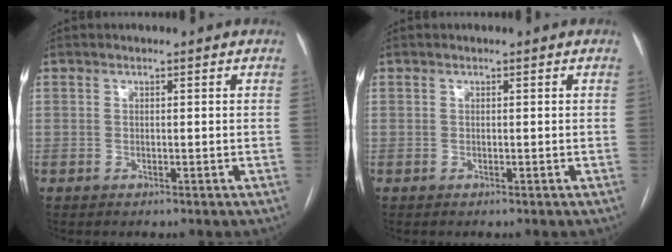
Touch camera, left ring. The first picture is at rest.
{"total": 0.0}